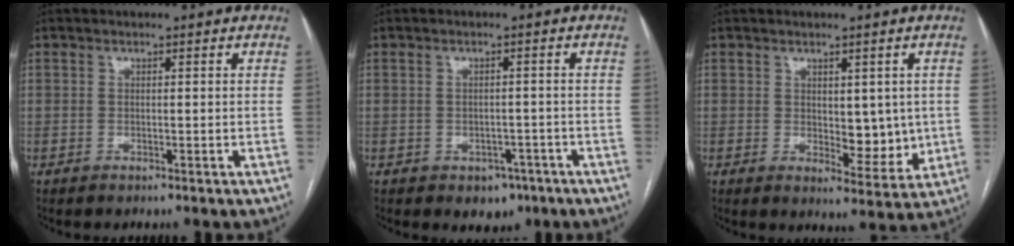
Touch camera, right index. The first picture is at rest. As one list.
[{"total": 3.8, "force": [-2.2, 2.6, 1.7], "torque": [-0.012, 0.005, -0.019]}, {"total": 6.4, "force": [0.2, 3.2, 5.5], "torque": [-0.065, -0.010, 0.014]}]